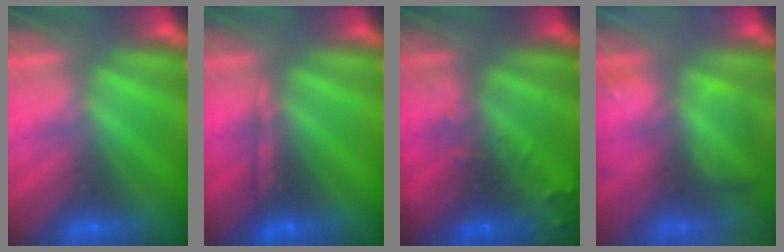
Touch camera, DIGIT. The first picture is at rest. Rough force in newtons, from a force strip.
{"total": 2.2}
{"total": 12.7}
{"total": 5.8}